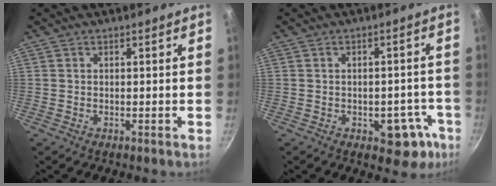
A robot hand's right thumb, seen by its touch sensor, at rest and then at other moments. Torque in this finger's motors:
{"motor_torque": [0.54, 0.40, 0.52, -0.16, 0.04]}